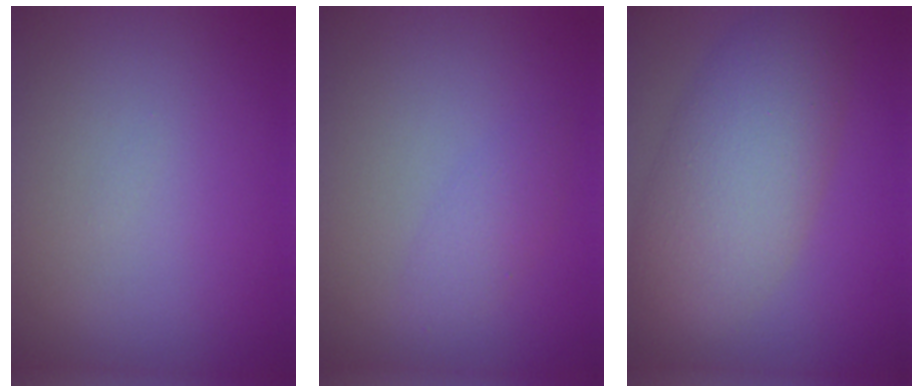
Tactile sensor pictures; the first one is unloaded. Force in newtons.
{"total": 1.4, "press": 1.4, "slide": 0.0}
{"total": 7.0, "press": 7.0, "slide": 0.3}